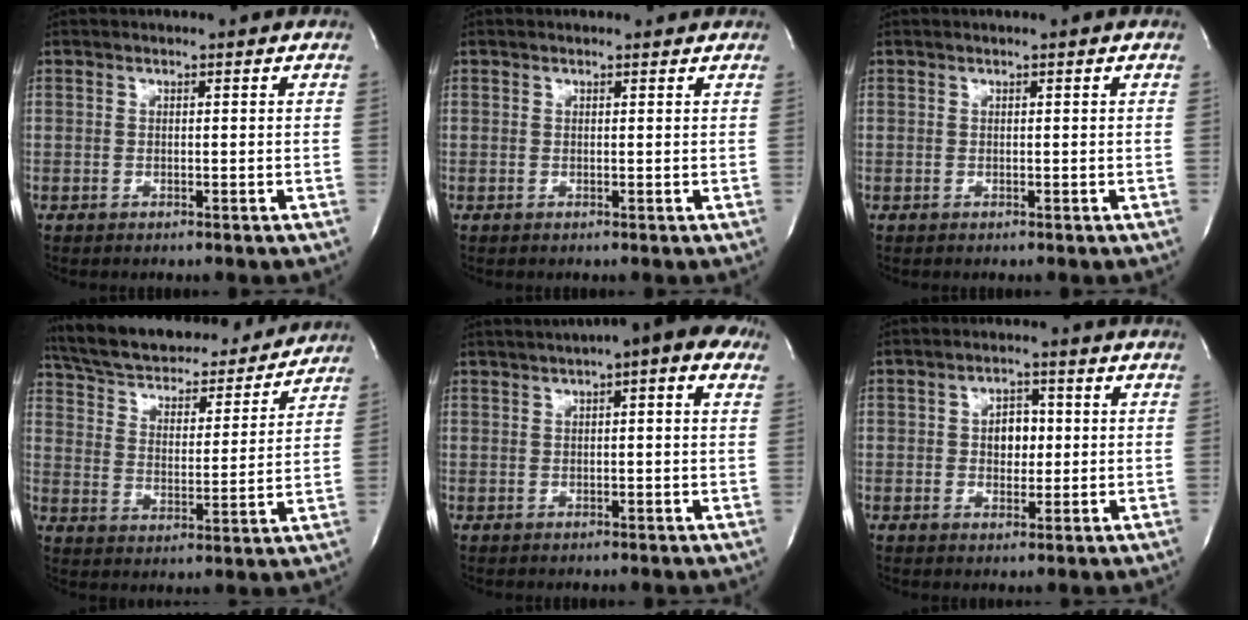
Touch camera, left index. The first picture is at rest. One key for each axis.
{"total": 1.1, "fx": 1.0, "fy": 0.3, "fz": 0.0, "tx": -0.010, "ty": 0.005, "tz": 0.008}
{"total": 0.0}
{"total": 22.7, "fx": 20.4, "fy": 6.1, "fz": 7.7, "tx": -0.136, "ty": 0.010, "tz": 0.294}
{"total": 9.8, "fx": 5.5, "fy": 2.1, "fz": 7.9, "tx": -0.105, "ty": 0.033, "tz": 0.063}
{"total": 4.2, "fx": 0.3, "fy": 2.8, "fz": 3.1, "tx": -0.041, "ty": 0.009, "tz": 0.005}